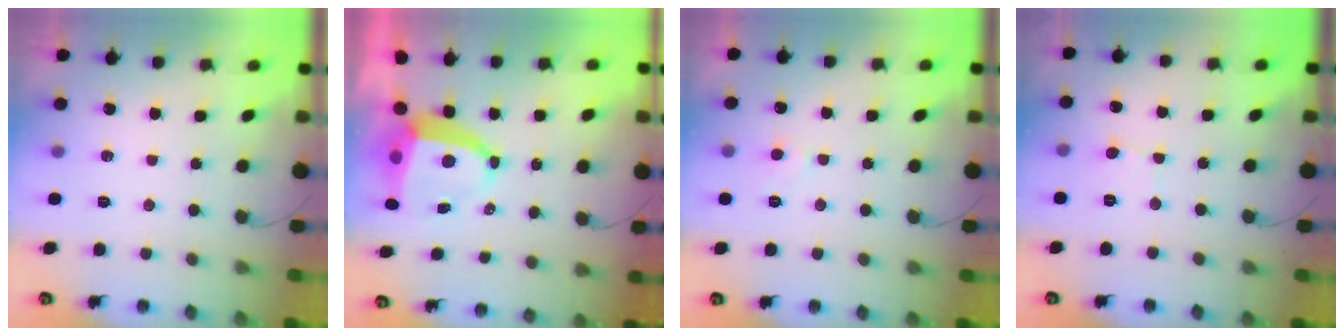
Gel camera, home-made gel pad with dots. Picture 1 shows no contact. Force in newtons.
{"total": 8.0, "press": 7.9, "slide": 1.0}
{"total": 4.7, "press": 4.6, "slide": 0.4}
{"total": 3.6, "press": 3.5, "slide": 0.4}